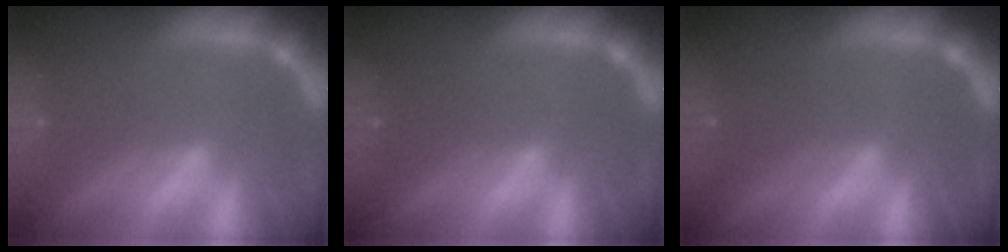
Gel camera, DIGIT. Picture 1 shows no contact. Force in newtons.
{"total": 1.5}
{"total": 2.5}